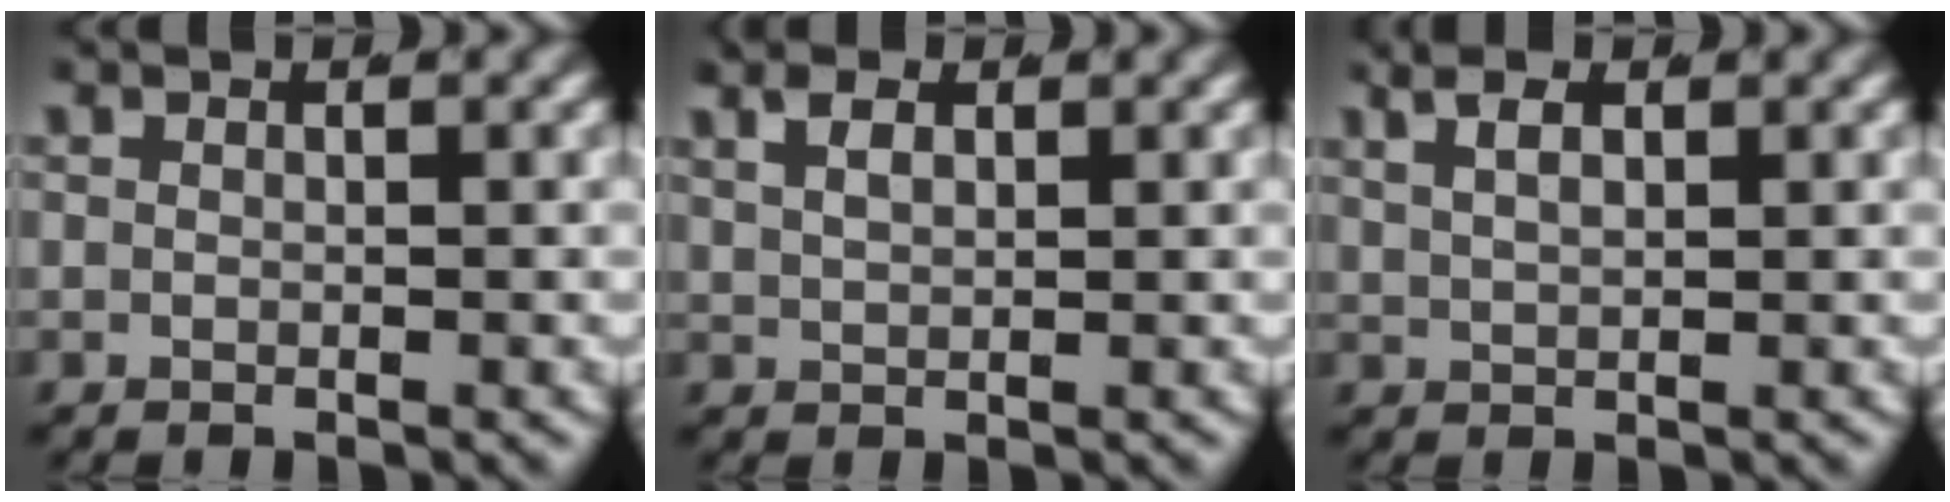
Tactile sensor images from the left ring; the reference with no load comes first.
{"total": 2.3, "force": [1.5, 0.9, 1.5], "torque": [-0.026, -0.001, 0.033]}
{"total": 2.6, "force": [1.7, 0.9, 1.8], "torque": [-0.029, 0.003, 0.034]}